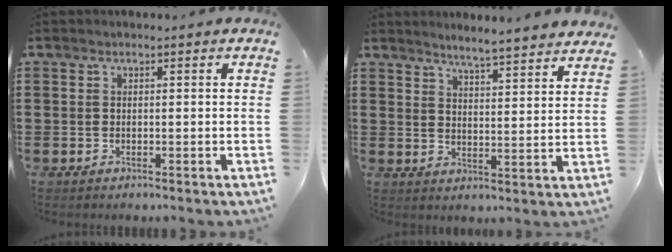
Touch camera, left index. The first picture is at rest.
{"total": 4.0, "force": [3.9, -0.9, 0.4], "torque": [-0.025, -0.027, 0.066]}